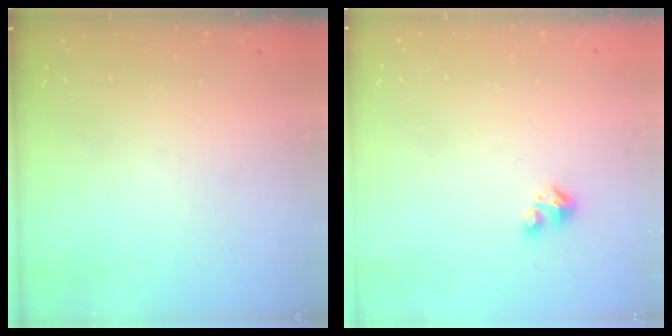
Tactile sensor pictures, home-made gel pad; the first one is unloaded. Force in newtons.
{"total": 1.6, "press": 1.6, "slide": 0.1}